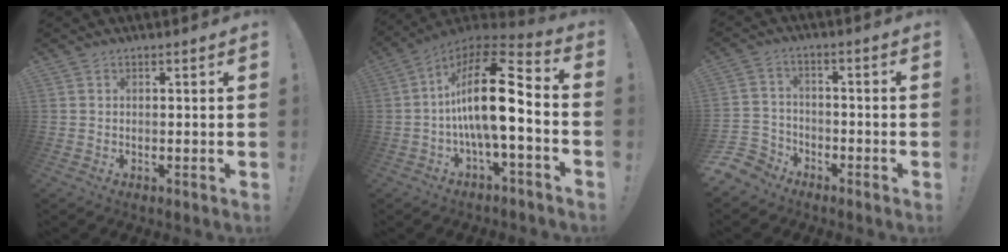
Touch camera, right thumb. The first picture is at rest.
{"total": 20.3, "force": [-0.7, 6.8, 19.1], "torque": [-0.328, 0.004, -0.016]}
{"total": 6.0, "force": [-4.5, 3.9, 0.9], "torque": [-0.024, 0.027, -0.087]}